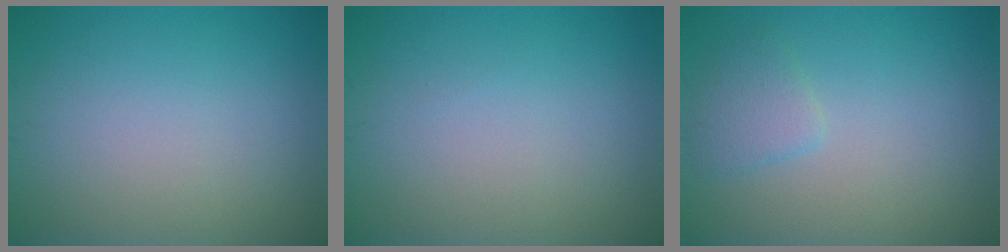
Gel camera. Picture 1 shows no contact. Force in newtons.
{"total": 0.0}
{"total": 1.7, "press": 1.7, "slide": 0.2}